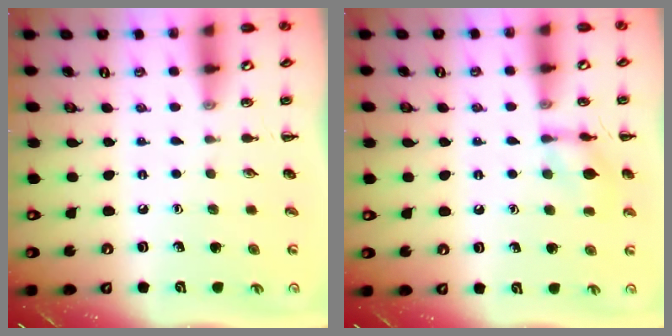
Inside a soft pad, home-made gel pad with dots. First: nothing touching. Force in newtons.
{"total": 9.0, "press": 9.0, "slide": 0.9}